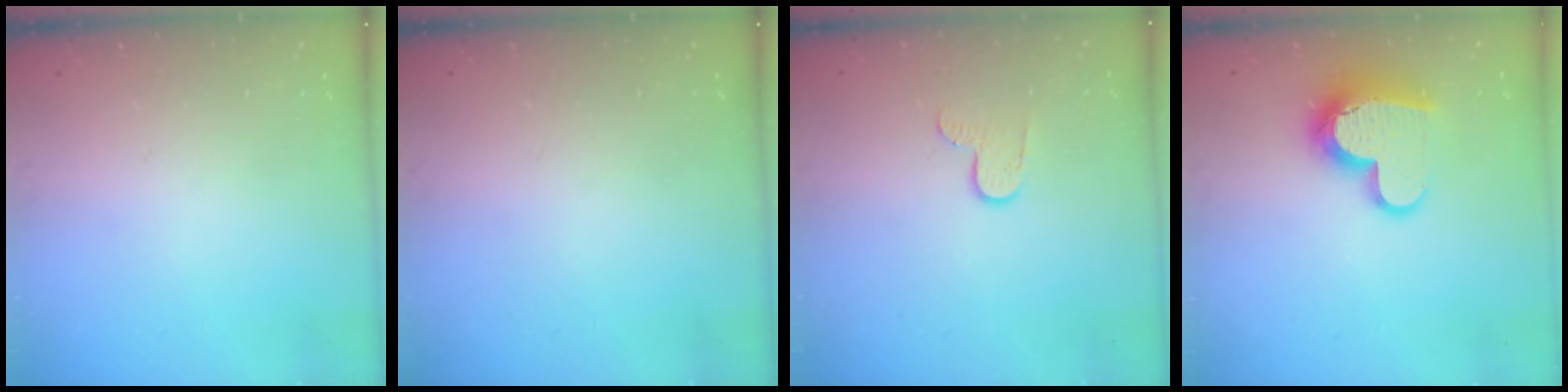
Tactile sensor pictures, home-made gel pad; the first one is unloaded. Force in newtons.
{"total": 0.0}
{"total": 6.9, "press": 6.9, "slide": 0.7}
{"total": 14.6, "press": 14.5, "slide": 1.2}